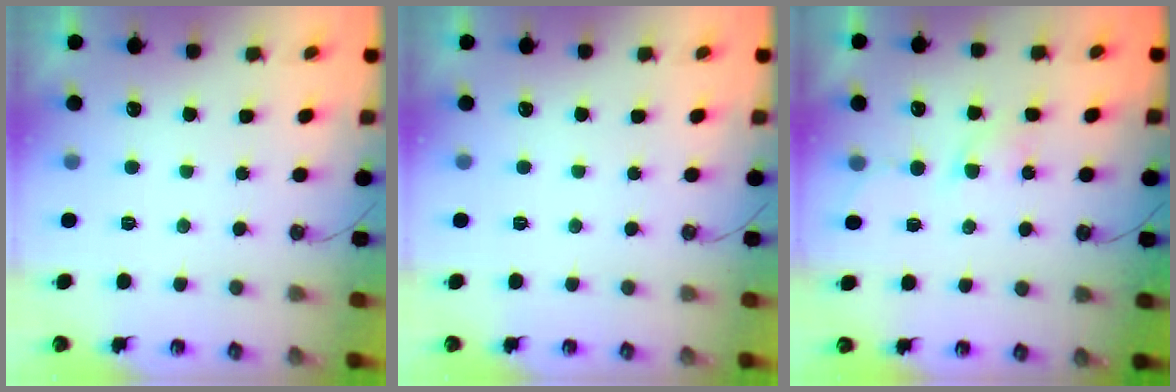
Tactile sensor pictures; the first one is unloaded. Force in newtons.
{"total": 0.0}
{"total": 4.1, "press": 4.0, "slide": 0.6}